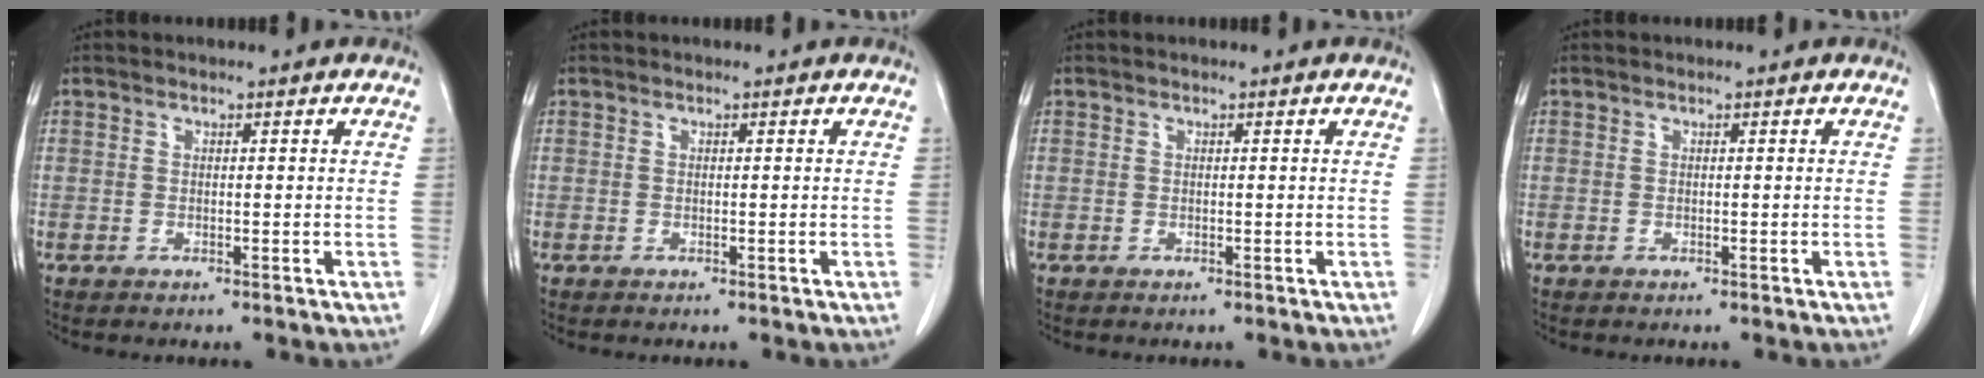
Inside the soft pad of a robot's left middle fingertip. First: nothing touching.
{"total": 0.0}
{"total": 0.0}
{"total": 0.0}